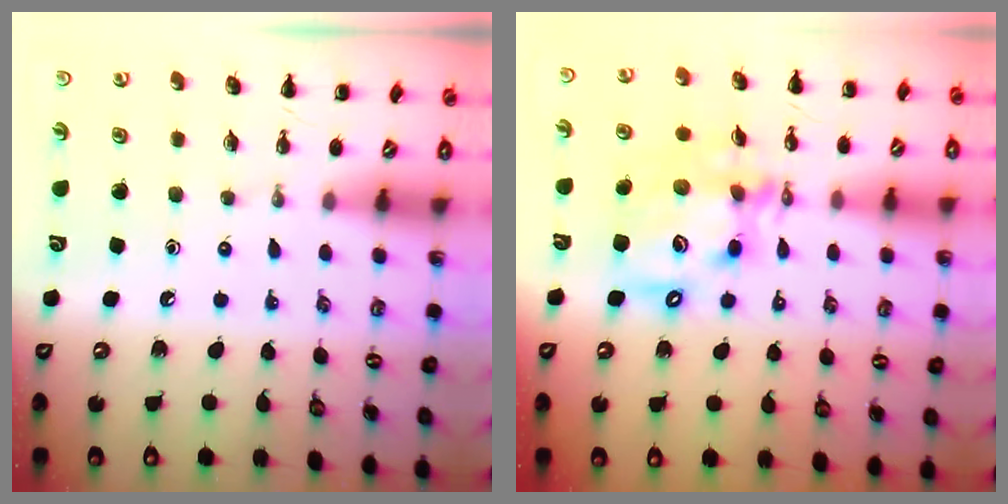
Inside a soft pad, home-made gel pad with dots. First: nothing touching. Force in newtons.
{"total": 14.1, "press": 13.6, "slide": 3.7}